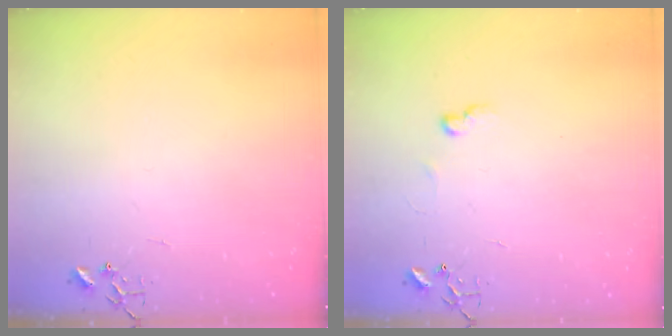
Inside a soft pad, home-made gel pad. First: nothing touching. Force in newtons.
{"total": 5.9, "press": 5.9, "slide": 0.8}